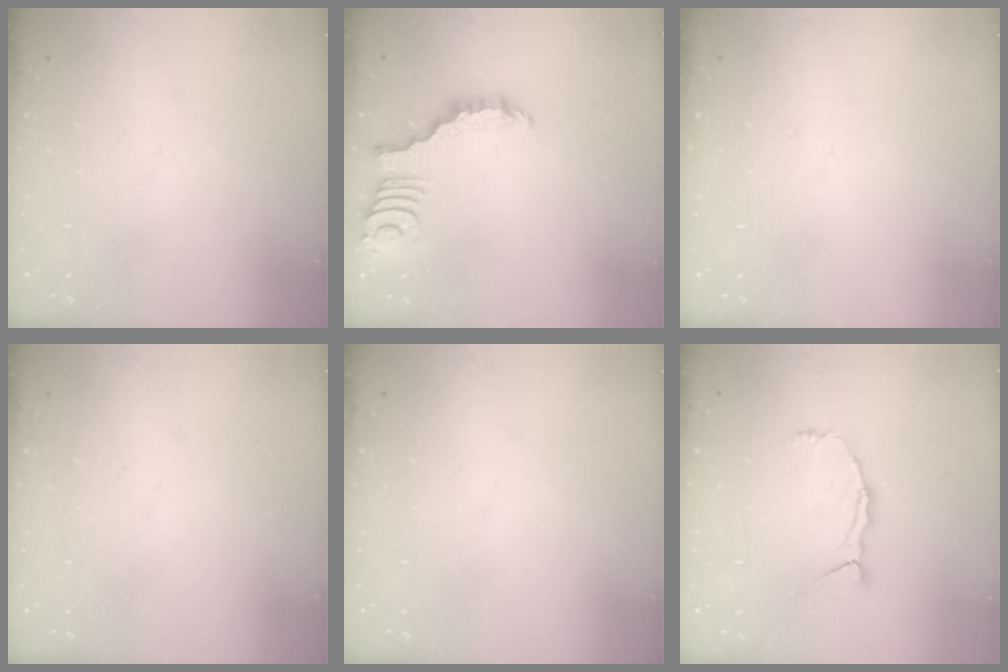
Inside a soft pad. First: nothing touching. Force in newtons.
{"total": 2.9, "press": 2.8, "slide": 0.4}
{"total": 0.0}
{"total": 0.0}
{"total": 0.0}
{"total": 5.2, "press": 5.2, "slide": 0.4}